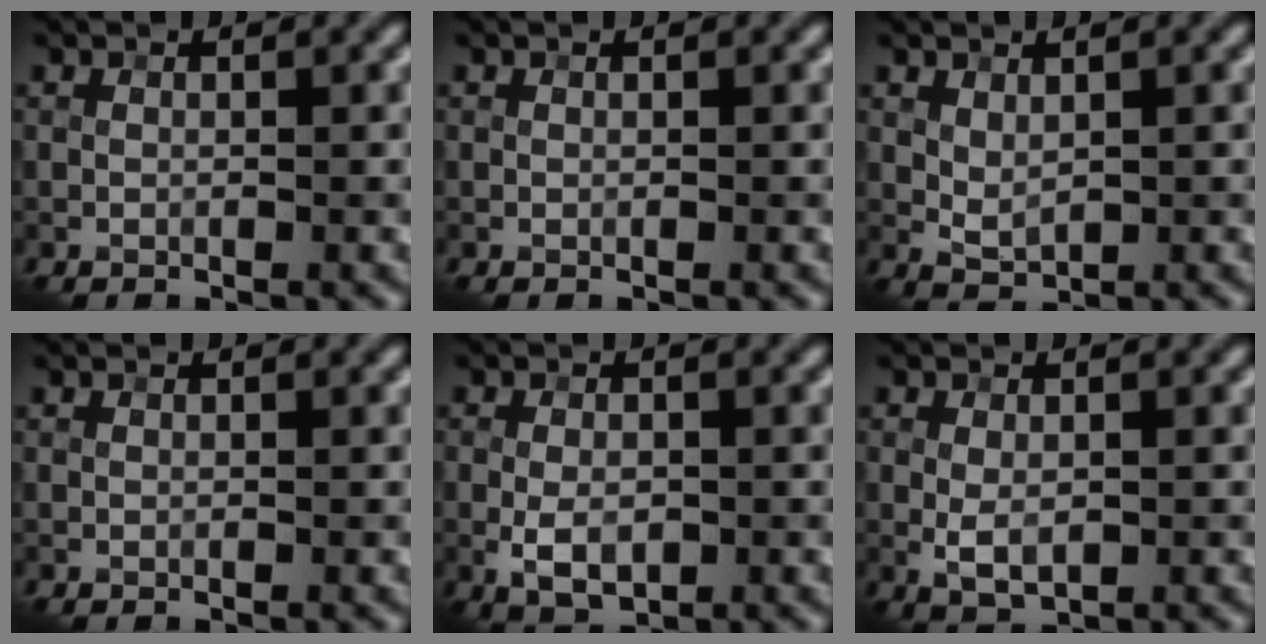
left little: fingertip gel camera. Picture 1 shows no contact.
{"total": 0.0}
{"total": 1.5, "force": [0.6, 0.9, 1.0], "torque": [-0.022, -0.004, 0.019]}
{"total": 0.0}
{"total": 3.3, "force": [-0.8, 1.9, 2.6], "torque": [-0.047, -0.002, -0.015]}
{"total": 2.5, "force": [-0.2, 1.4, 2.0], "torque": [-0.041, -0.003, -0.001]}